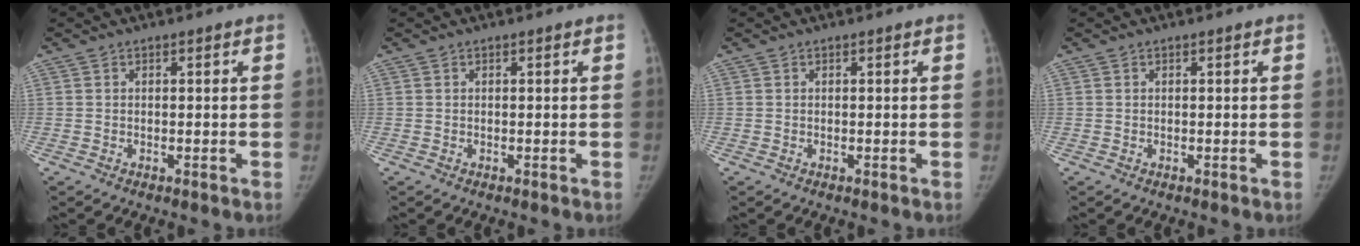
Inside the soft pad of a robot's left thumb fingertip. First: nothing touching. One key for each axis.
{"total": 0.0}
{"total": 0.0}
{"total": 0.0}